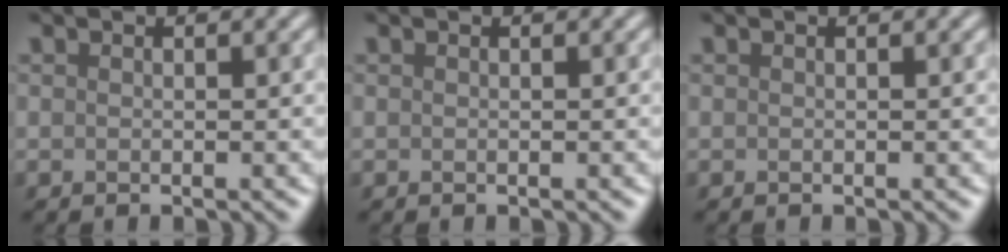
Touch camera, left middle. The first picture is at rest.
{"total": 0.0}
{"total": 0.0}